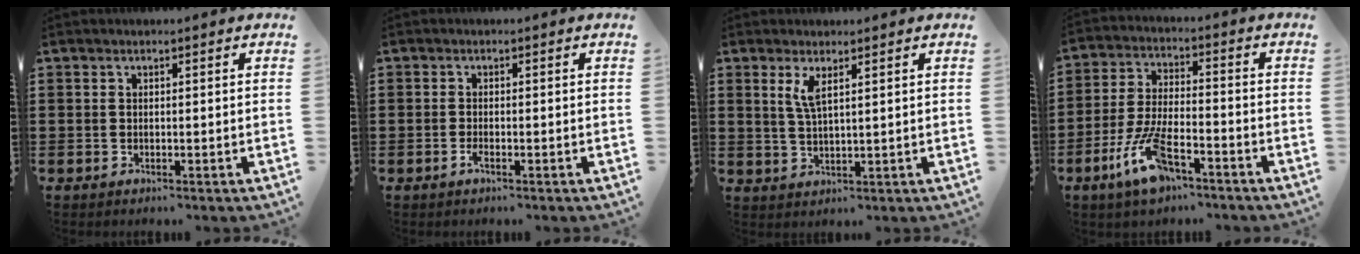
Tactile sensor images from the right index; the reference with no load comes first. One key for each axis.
{"total": 1.3, "fx": -1.0, "fy": 0.1, "fz": 0.9, "tx": -0.026, "ty": -0.008, "tz": -0.020}
{"total": 3.1, "fx": 1.6, "fy": 0.7, "fz": 2.6, "tx": -0.055, "ty": 0.003, "tz": 0.027}
{"total": 9.7, "fx": -5.3, "fy": 3.1, "fz": 7.5, "tx": -0.171, "ty": -0.006, "tz": -0.099}